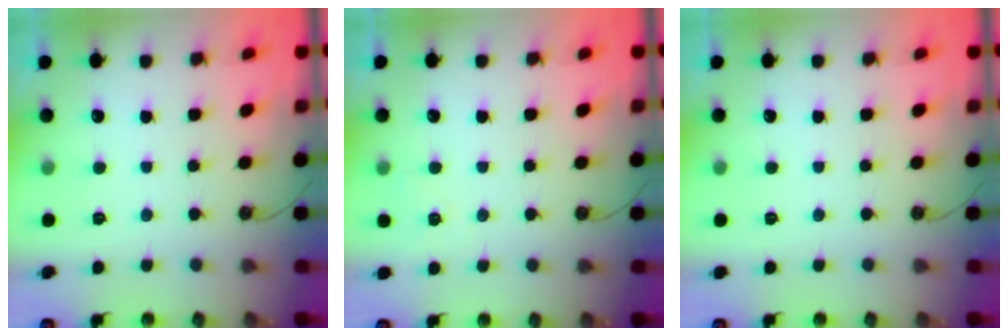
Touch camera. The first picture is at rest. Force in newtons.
{"total": 5.1, "press": 5.0, "slide": 0.9}
{"total": 0.0}